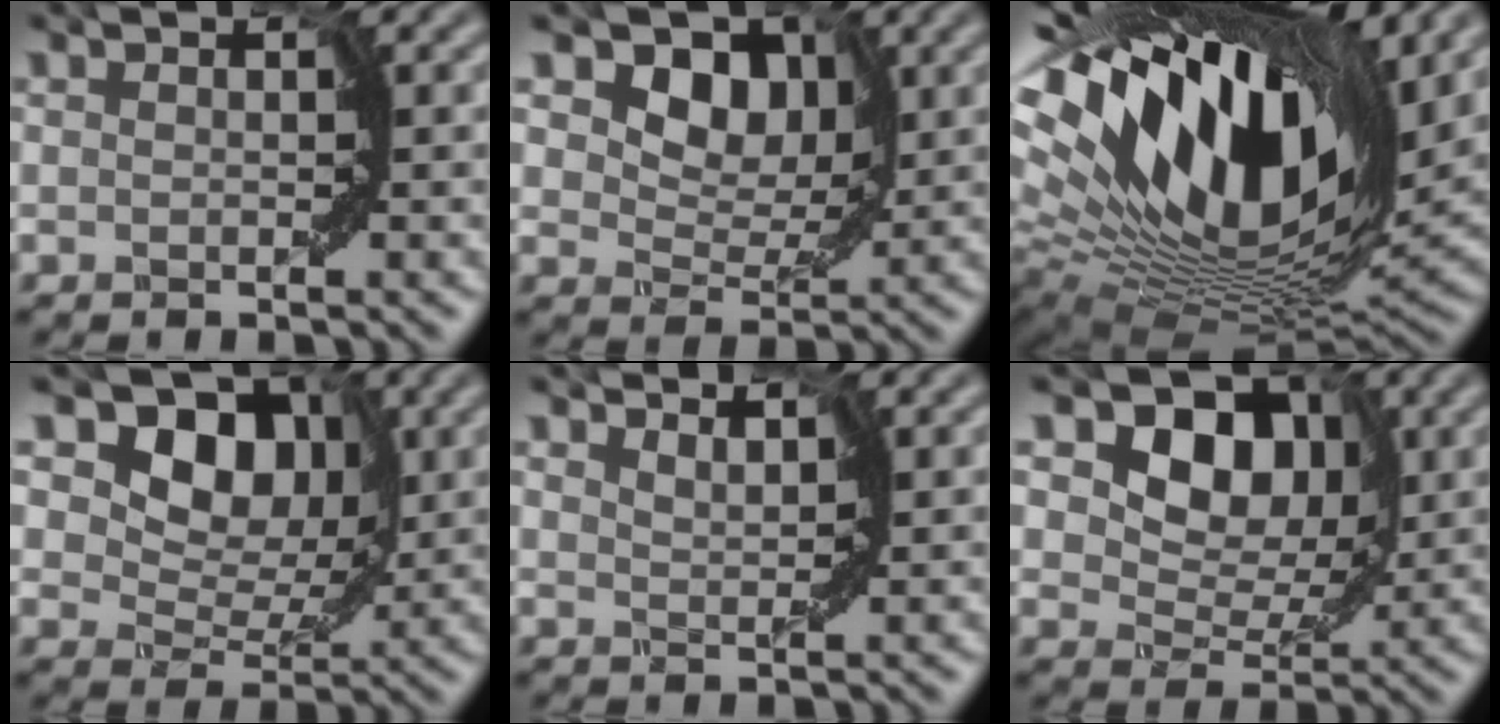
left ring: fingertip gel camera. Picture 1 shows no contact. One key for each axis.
{"total": 8.3, "fx": 4.2, "fy": 5.4, "fz": 4.6, "tx": -0.074, "ty": 0.014, "tz": 0.049}
{"total": 18.2, "fx": 8.6, "fy": 8.3, "fz": 13.7, "tx": -0.269, "ty": 0.028, "tz": 0.145}
{"total": 12.4, "fx": 6.4, "fy": 8.0, "fz": 6.9, "tx": -0.091, "ty": 0.028, "tz": 0.087}
{"total": 1.8, "fx": 1.8, "fy": 0.0, "fz": 0.0, "tx": -0.004, "ty": -0.001, "tz": 0.032}
{"total": 10.9, "fx": 5.2, "fy": 7.3, "fz": 6.3, "tx": -0.086, "ty": 0.025, "tz": 0.064}